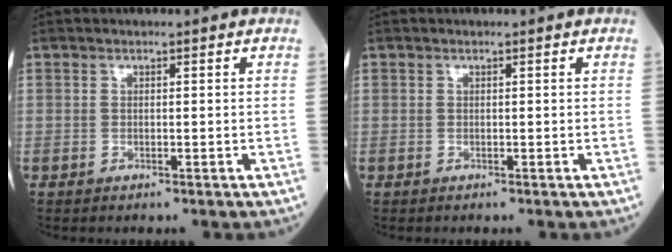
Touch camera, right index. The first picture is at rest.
{"total": 0.0}